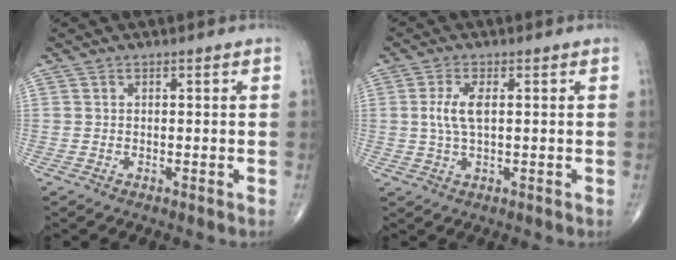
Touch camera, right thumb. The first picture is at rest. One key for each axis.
{"total": 4.7, "fx": 0.6, "fy": 1.8, "fz": 4.3, "tx": -0.101, "ty": 0.001, "tz": 0.013}